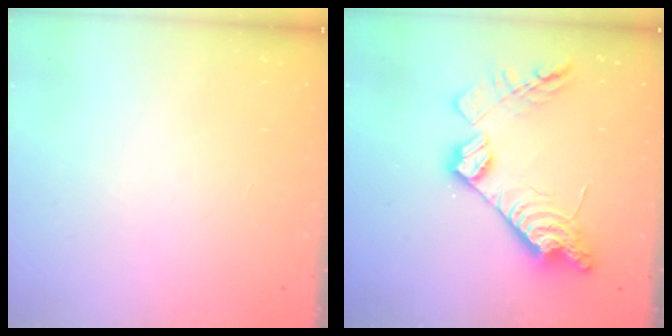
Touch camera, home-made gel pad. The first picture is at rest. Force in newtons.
{"total": 16.3, "press": 16.3, "slide": 0.7}